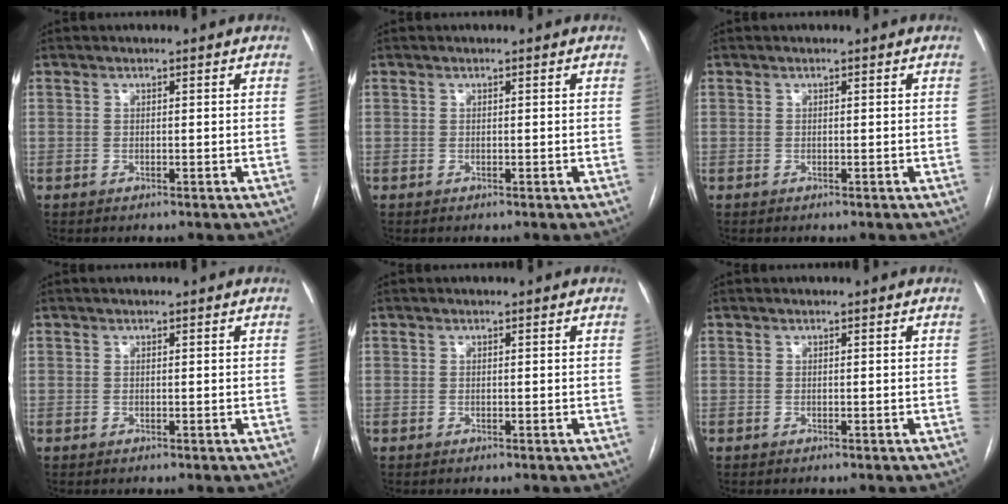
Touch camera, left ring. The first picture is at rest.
{"total": 0.0}
{"total": 0.0}
{"total": 0.0}
{"total": 0.0}
{"total": 0.0}